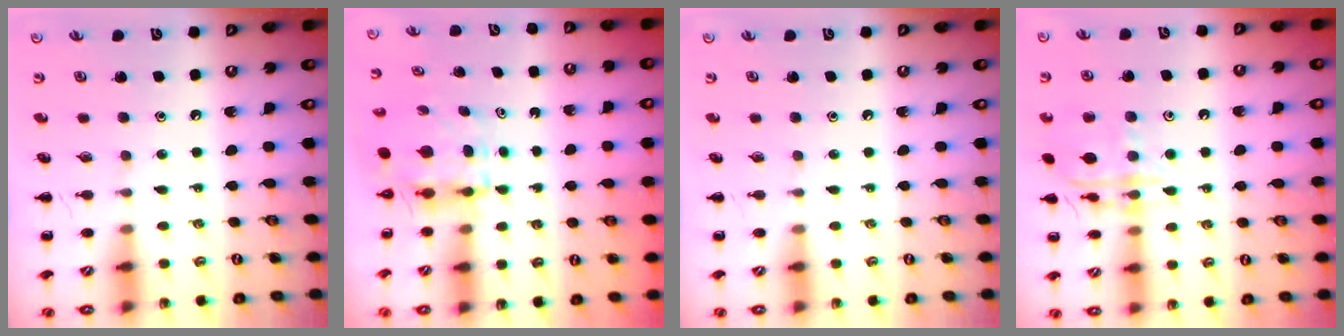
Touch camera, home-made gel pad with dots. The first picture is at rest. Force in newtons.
{"total": 3.9, "press": 3.9, "slide": 0.3}
{"total": 0.0}
{"total": 14.2, "press": 14.1, "slide": 0.9}